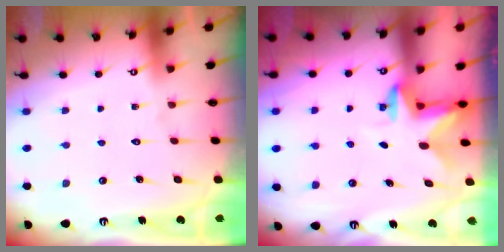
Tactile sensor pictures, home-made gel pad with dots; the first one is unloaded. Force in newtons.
{"total": 2.8, "press": 2.8, "slide": 0.5}